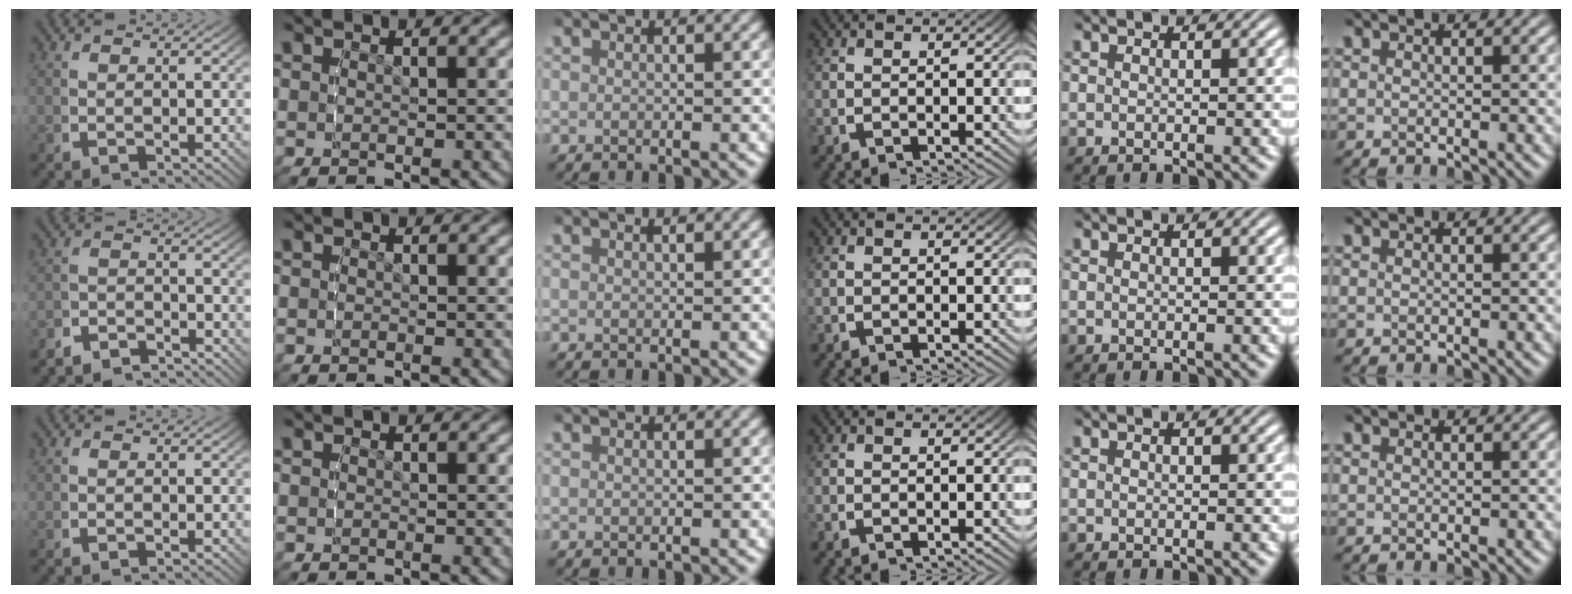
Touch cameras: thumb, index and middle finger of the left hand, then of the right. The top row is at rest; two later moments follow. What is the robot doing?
{"motion": "lift_and_place", "object": "sponge"}